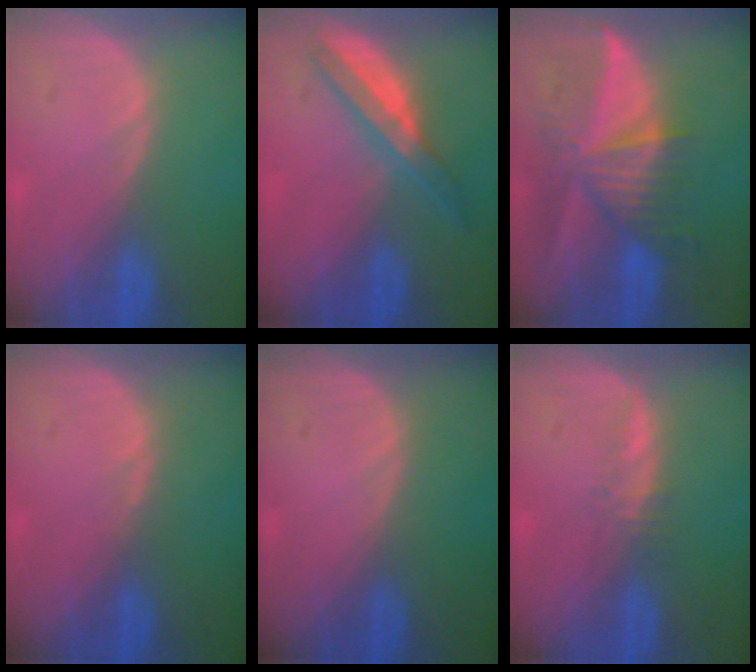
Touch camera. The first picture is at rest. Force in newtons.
{"total": 4.9, "press": 4.8, "slide": 0.7}
{"total": 9.8, "press": 8.6, "slide": 4.7}
{"total": 0.6, "press": 0.5, "slide": 0.3}
{"total": 0.0}
{"total": 1.6, "press": 1.5, "slide": 0.5}